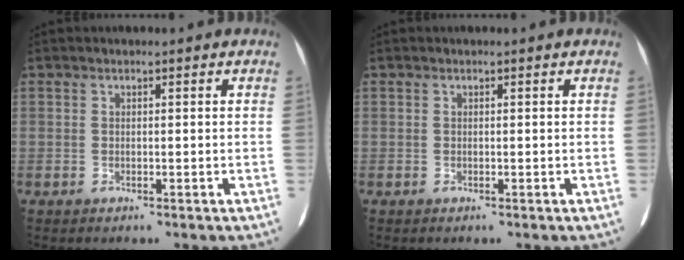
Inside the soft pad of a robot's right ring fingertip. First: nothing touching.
{"total": 0.0}